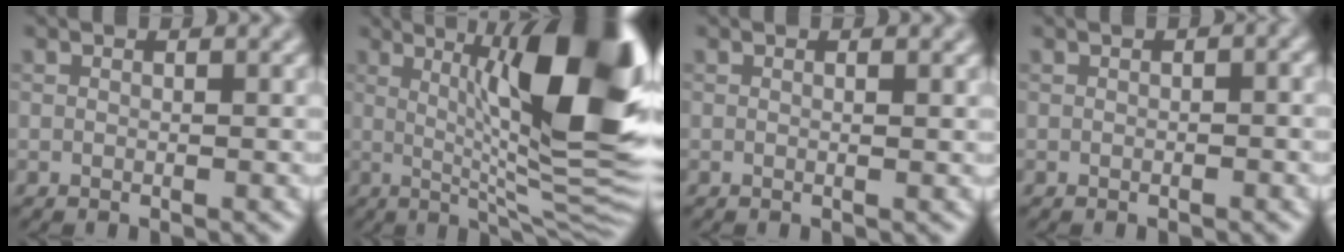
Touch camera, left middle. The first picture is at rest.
{"total": 15.6, "force": [3.5, 3.8, 14.7], "torque": [-0.184, 0.008, 0.058]}
{"total": 0.9, "force": [0.2, 0.3, 0.8], "torque": [-0.009, 0.002, -0.001]}
{"total": 1.4, "force": [0.3, 0.3, 1.3], "torque": [-0.020, 0.005, 0.003]}